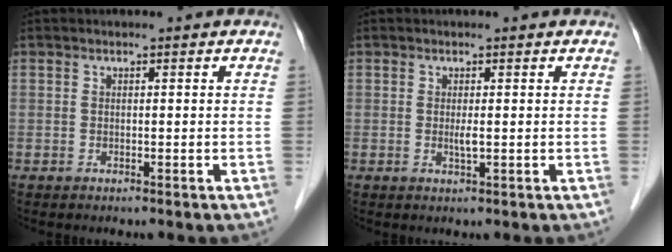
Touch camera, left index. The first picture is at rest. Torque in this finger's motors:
{"motor_torque": [0.31, 0.21, 0.01, 0.02]}